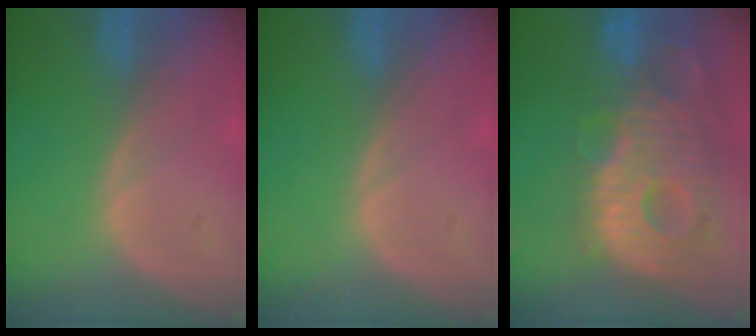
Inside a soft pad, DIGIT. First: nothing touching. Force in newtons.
{"total": 0.0}
{"total": 13.8, "press": 12.0, "slide": 6.9}